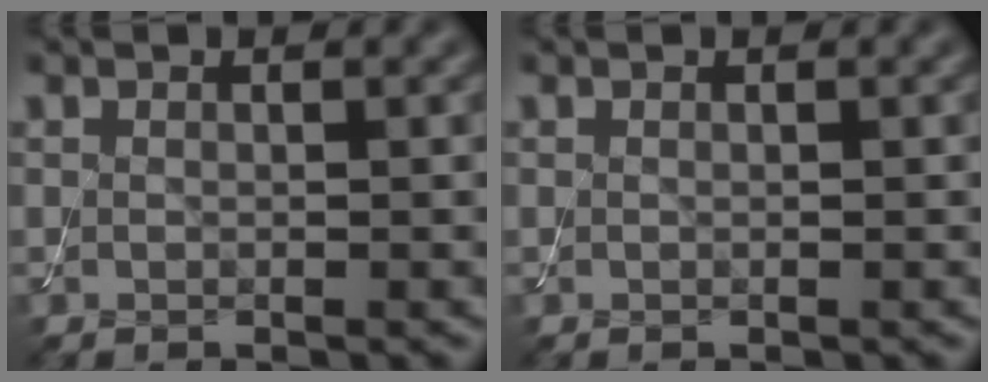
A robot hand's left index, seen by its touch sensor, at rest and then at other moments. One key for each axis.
{"total": 0.0}